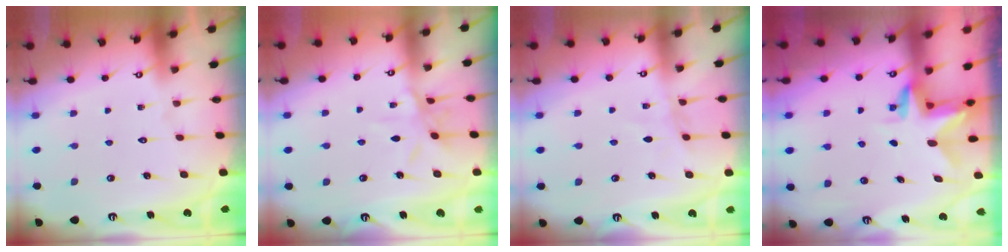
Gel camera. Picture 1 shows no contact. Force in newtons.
{"total": 8.0, "press": 8.0, "slide": 0.7}
{"total": 5.1, "press": 5.1, "slide": 0.5}
{"total": 3.1, "press": 3.1, "slide": 0.3}